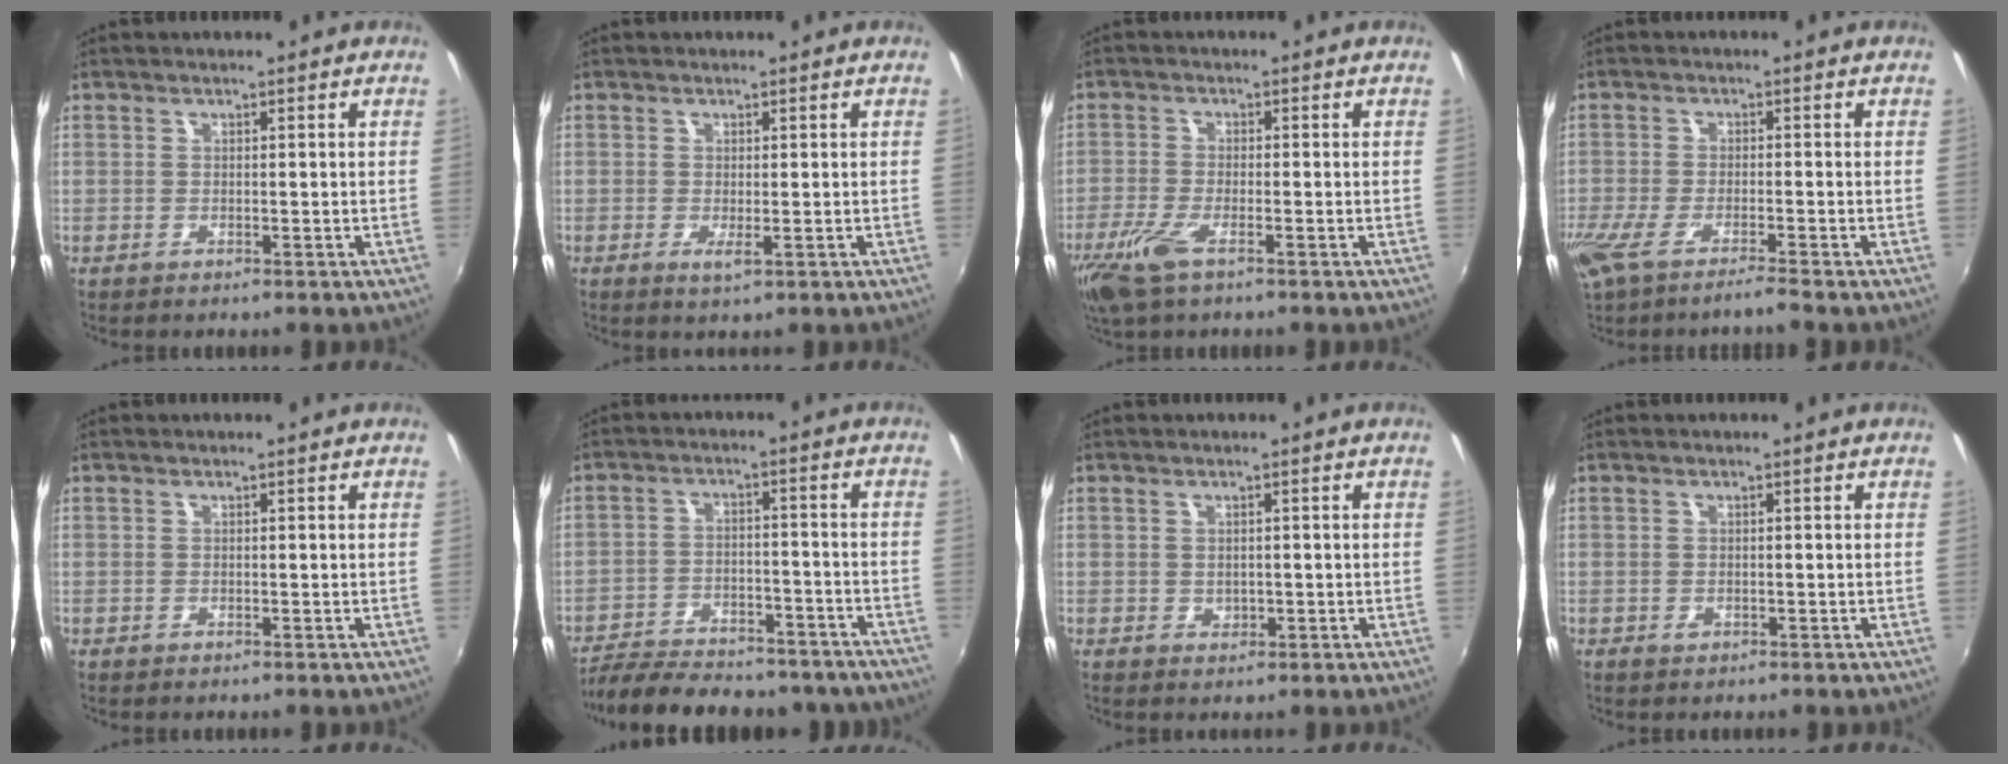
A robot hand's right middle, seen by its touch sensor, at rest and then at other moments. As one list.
[{"total": 1.5, "force": [-0.2, 0.0, 1.5], "torque": [-0.030, -0.006, -0.003]}, {"total": 7.0, "force": [-4.2, 2.0, 5.3], "torque": [-0.129, -0.022, -0.082]}, {"total": 7.0, "force": [-5.2, 0.3, 4.7], "torque": [-0.106, -0.033, -0.098]}, {"total": 0.0}, {"total": 22.9, "force": [-19.6, 7.5, 9.1], "torque": [-0.187, 0.000, -0.252]}, {"total": 1.0, "force": [0.1, 0.9, 0.3], "torque": [0.000, 0.001, 0.003]}, {"total": 0.9, "force": [-0.4, 0.7, 0.4], "torque": [-0.005, -0.004, -0.007]}]